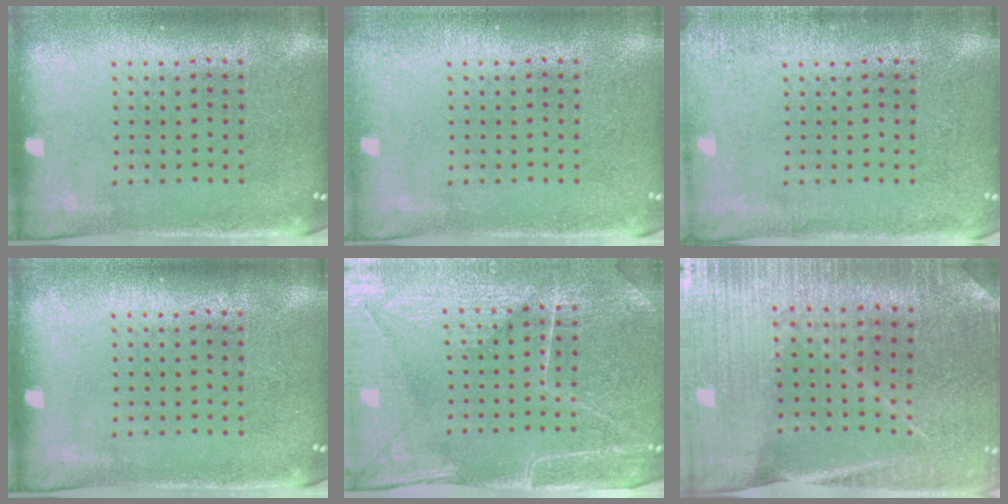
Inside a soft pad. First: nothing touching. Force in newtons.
{"total": 0.7, "press": 0.7, "slide": 0.0}
{"total": 1.8, "press": 1.8, "slide": 0.3}
{"total": 0.0}
{"total": 4.5, "press": 4.2, "slide": 1.6}
{"total": 2.3, "press": 2.3, "slide": 0.1}